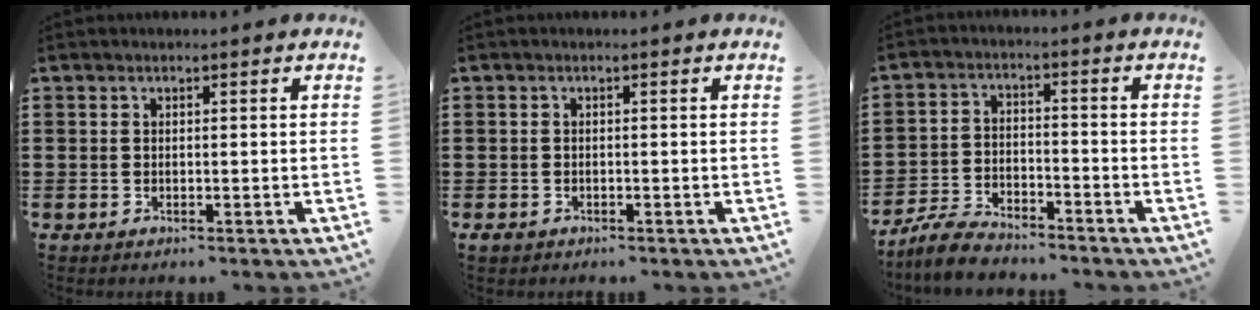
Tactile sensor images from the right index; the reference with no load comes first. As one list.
[{"total": 0.7, "force": [-0.6, 0.3, 0.1], "torque": [-0.005, -0.002, -0.012]}, {"total": 5.4, "force": [-5.1, 0.8, 1.5], "torque": [-0.039, 0.003, -0.100]}]